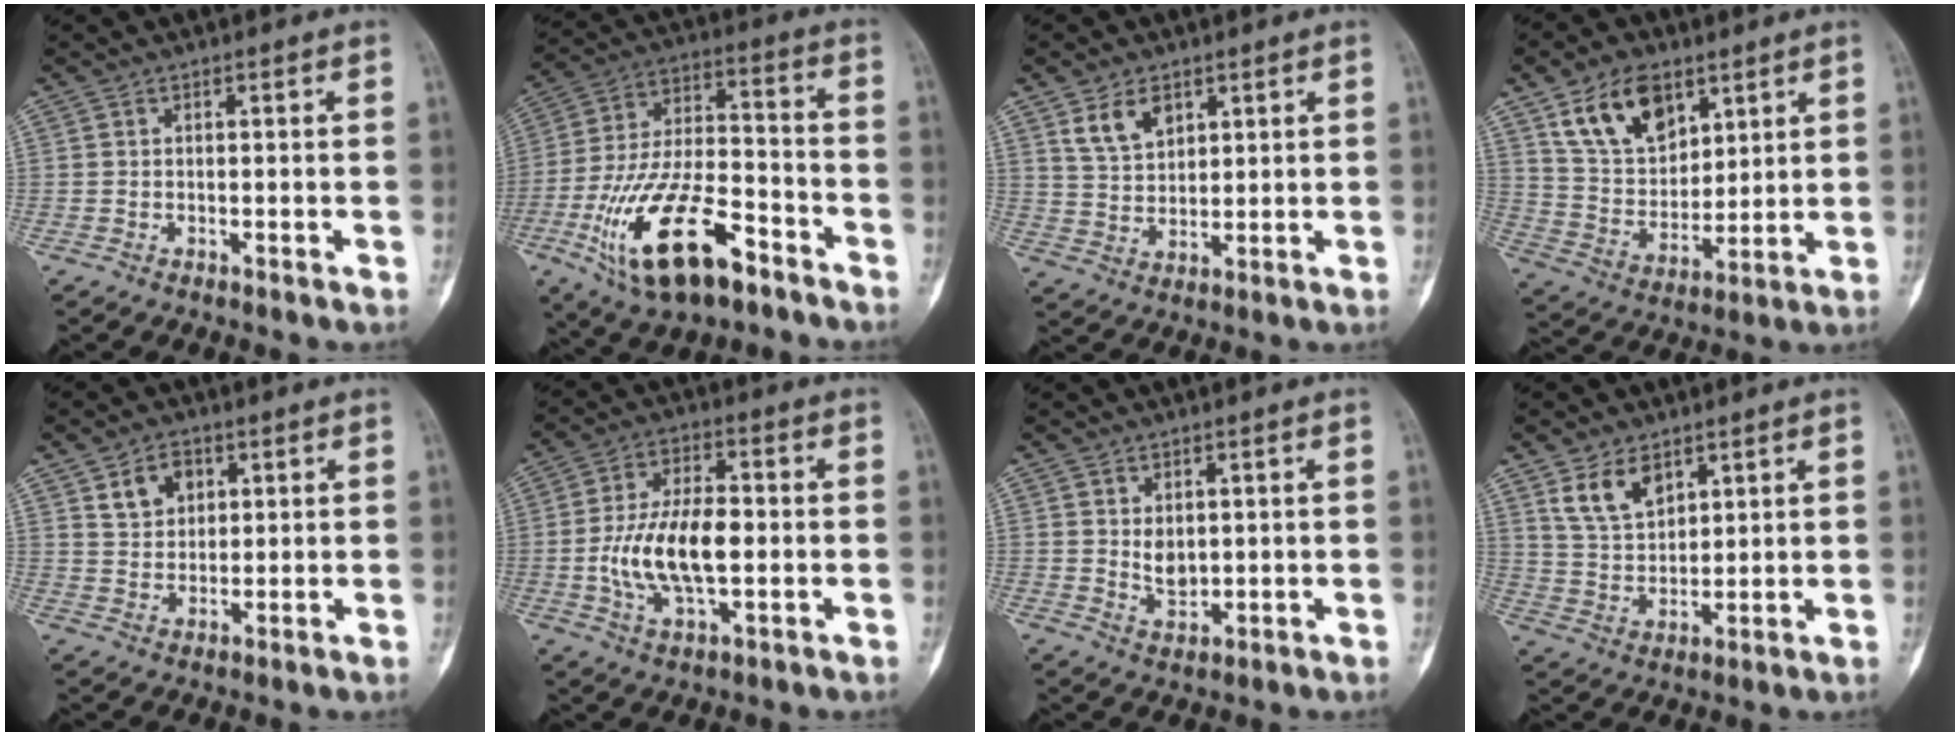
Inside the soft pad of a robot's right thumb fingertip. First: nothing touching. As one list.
[{"total": 21.1, "force": [-10.5, 9.1, 15.8], "torque": [-0.305, 0.055, -0.180]}, {"total": 6.6, "force": [3.7, 4.1, 3.6], "torque": [-0.051, -0.020, 0.076]}, {"total": 14.4, "force": [8.0, 8.8, 8.1], "torque": [-0.113, -0.036, 0.160]}, {"total": 6.1, "force": [2.8, 4.5, 3.1], "torque": [-0.029, -0.013, 0.051]}, {"total": 13.8, "force": [-1.3, 6.8, 12.0], "torque": [-0.225, 0.009, -0.022]}, {"total": 4.0, "force": [0.8, 2.8, 2.8], "torque": [-0.033, -0.013, 0.024]}, {"total": 8.2, "force": [4.8, 4.9, 4.5], "torque": [-0.068, -0.026, 0.101]}]